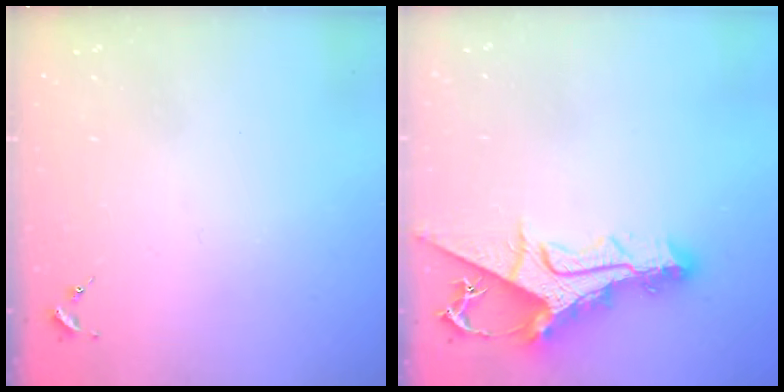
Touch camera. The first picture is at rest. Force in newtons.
{"total": 14.8, "press": 14.7, "slide": 0.9}